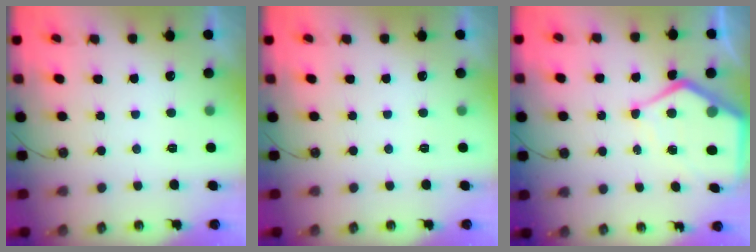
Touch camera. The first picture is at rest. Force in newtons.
{"total": 0.0}
{"total": 11.5, "press": 11.4, "slide": 1.3}